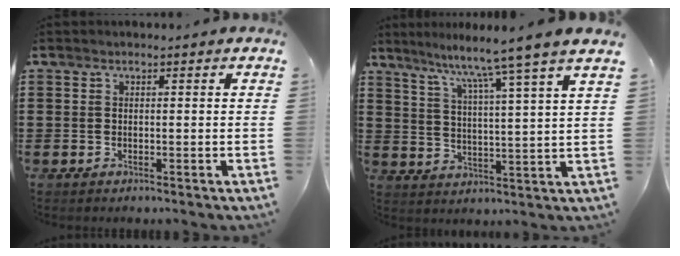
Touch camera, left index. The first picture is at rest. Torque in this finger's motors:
{"motor_torque": [1.18, -0.96, 0.65, 0.21]}